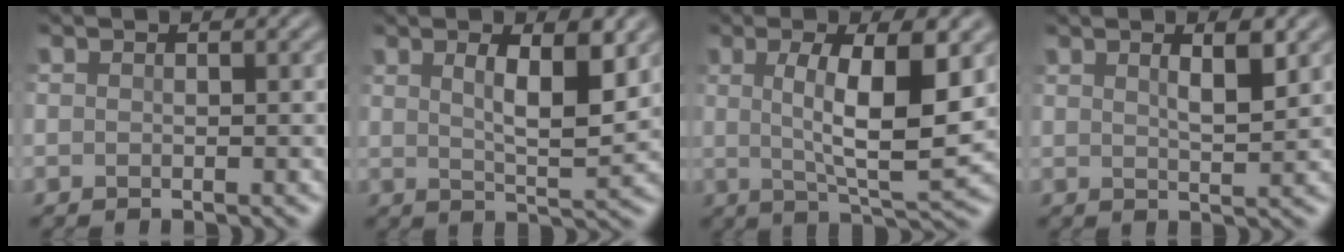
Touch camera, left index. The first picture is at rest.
{"total": 5.0, "force": [1.8, 1.3, 4.5], "torque": [-0.077, -0.009, 0.031]}
{"total": 8.1, "force": [1.1, 2.2, 7.7], "torque": [-0.126, -0.008, 0.021]}
{"total": 3.0, "force": [1.4, 0.7, 2.5], "torque": [-0.039, -0.002, 0.023]}